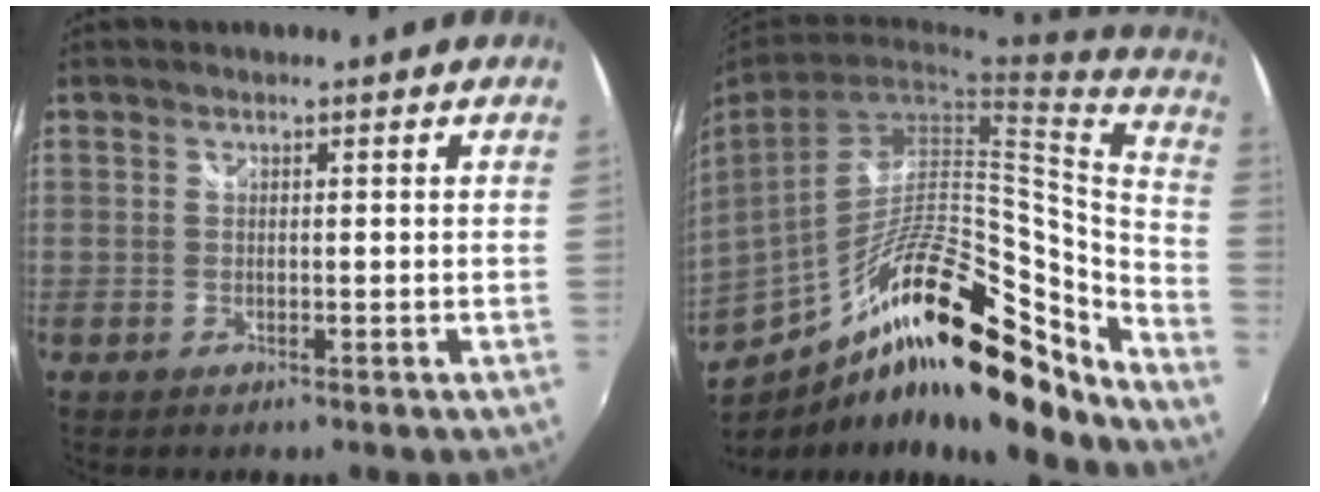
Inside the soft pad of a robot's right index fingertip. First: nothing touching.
{"total": 23.2, "force": [-14.9, 7.3, 16.1], "torque": [-0.251, 0.002, -0.250]}